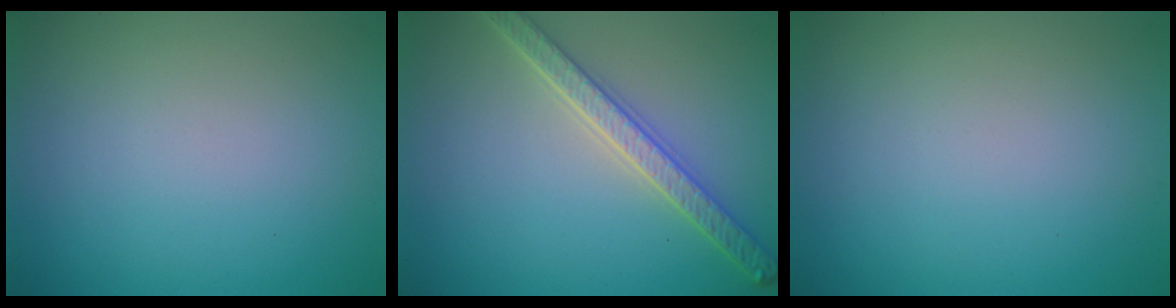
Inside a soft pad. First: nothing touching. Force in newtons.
{"total": 4.2, "press": 3.5, "slide": 2.3}
{"total": 0.0}